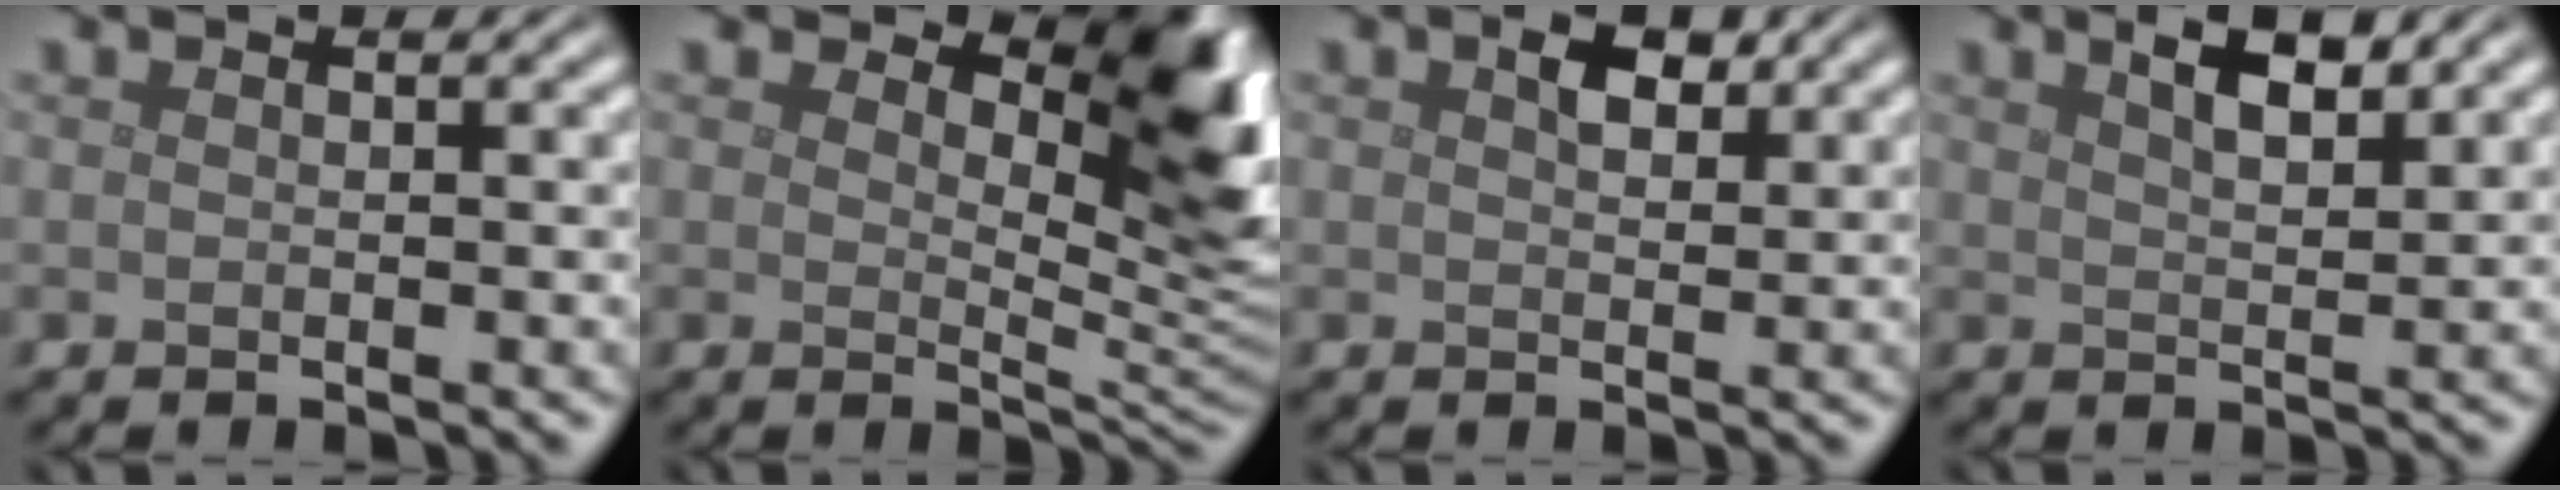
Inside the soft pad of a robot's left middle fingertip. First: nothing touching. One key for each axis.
{"total": 8.4, "fx": 3.8, "fy": 3.8, "fz": 6.4, "tx": -0.082, "ty": -0.008, "tz": 0.053}
{"total": 2.3, "fx": 1.2, "fy": 1.1, "fz": 1.6, "tx": -0.028, "ty": 0.005, "tz": 0.022}
{"total": 3.9, "fx": 2.5, "fy": 1.1, "fz": 2.8, "tx": -0.044, "ty": 0.007, "tz": 0.042}